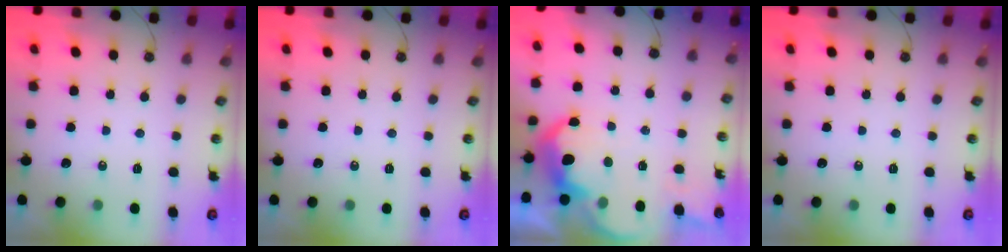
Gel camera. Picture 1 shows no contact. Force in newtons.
{"total": 0.0}
{"total": 11.3, "press": 11.3, "slide": 0.9}
{"total": 0.0}